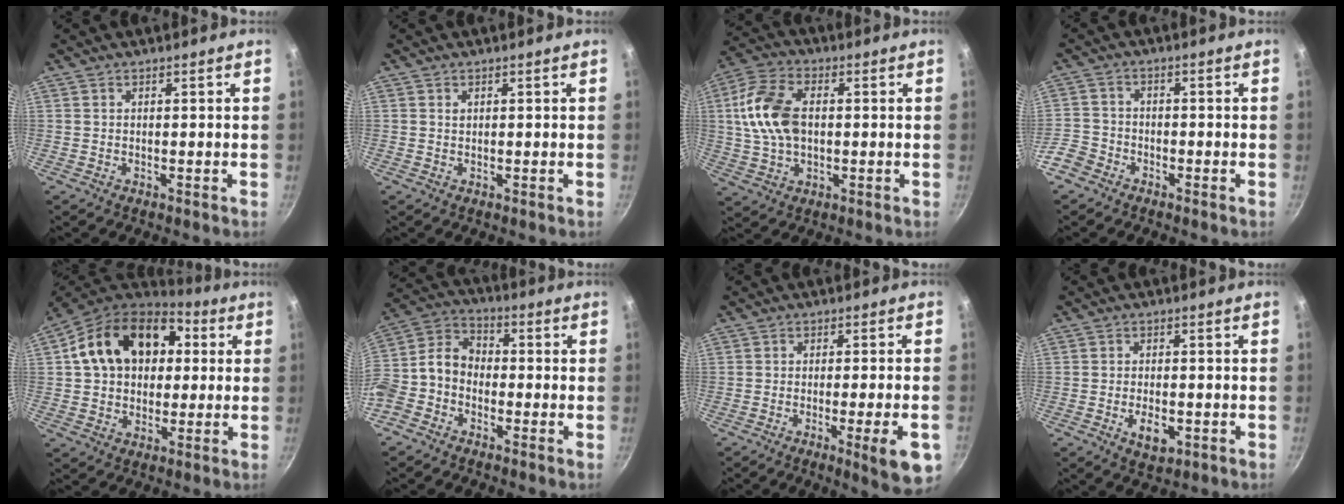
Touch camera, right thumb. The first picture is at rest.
{"total": 0.5, "force": [0.3, 0.4, 0.2], "torque": [-0.001, -0.001, 0.004]}
{"total": 13.1, "force": [1.2, 8.3, 10.1], "torque": [-0.191, 0.018, 0.013]}
{"total": 5.5, "force": [-3.6, 3.7, 1.8], "torque": [-0.033, 0.037, -0.079]}
{"total": 20.1, "force": [4.5, 14.7, 13.0], "torque": [-0.195, 0.031, 0.064]}
{"total": 11.6, "force": [-3.1, 8.9, 6.7], "torque": [-0.122, 0.057, -0.081]}
{"total": 9.4, "force": [-3.5, 1.4, 8.6], "torque": [-0.101, 0.009, -0.046]}
{"total": 5.3, "force": [-1.7, 2.9, 4.1], "torque": [-0.063, 0.004, -0.022]}